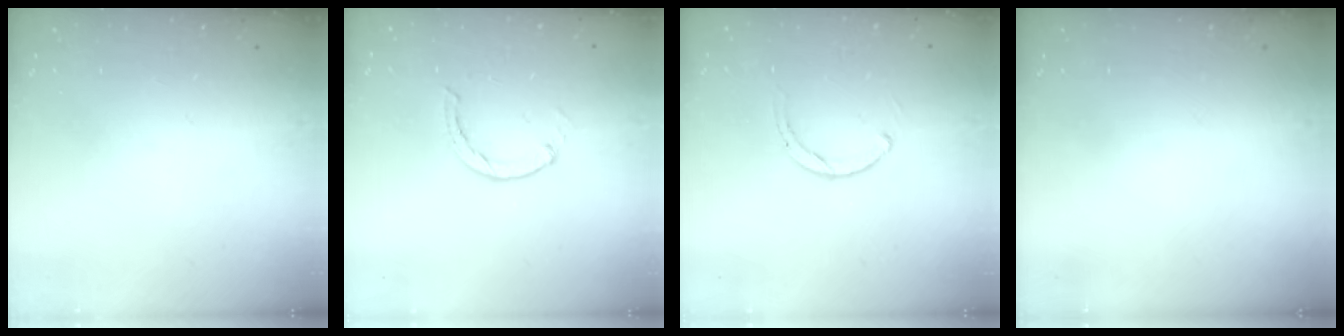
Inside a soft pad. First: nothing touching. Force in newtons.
{"total": 0.0}
{"total": 1.9, "press": 1.9, "slide": 0.2}
{"total": 0.0}